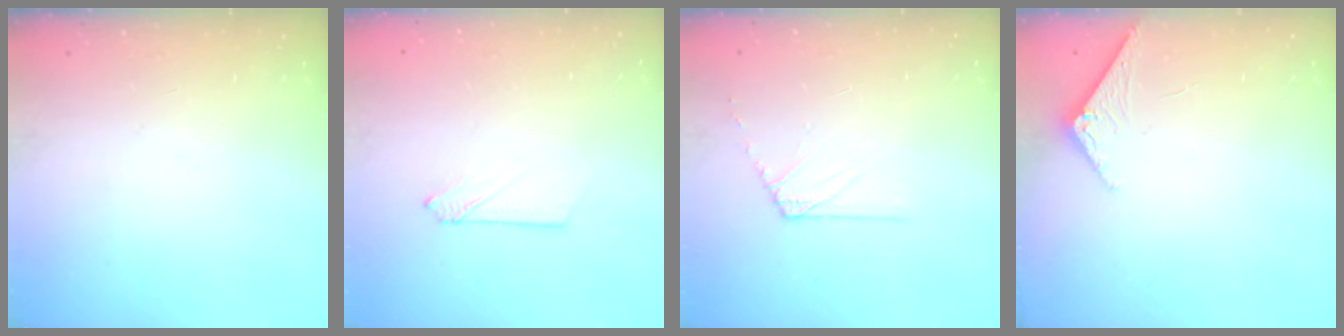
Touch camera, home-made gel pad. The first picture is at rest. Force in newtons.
{"total": 2.2, "press": 2.1, "slide": 0.3}
{"total": 5.8, "press": 5.7, "slide": 0.9}
{"total": 2.4, "press": 2.4, "slide": 0.3}